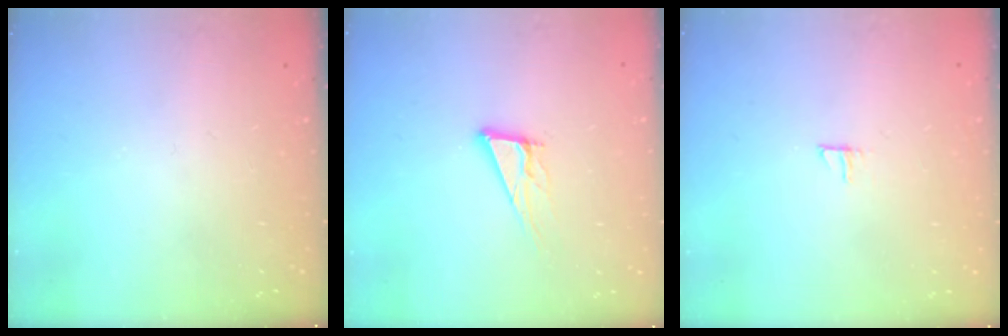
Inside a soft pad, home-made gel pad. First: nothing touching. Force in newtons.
{"total": 10.8, "press": 10.5, "slide": 2.6}
{"total": 3.7, "press": 3.7, "slide": 0.3}